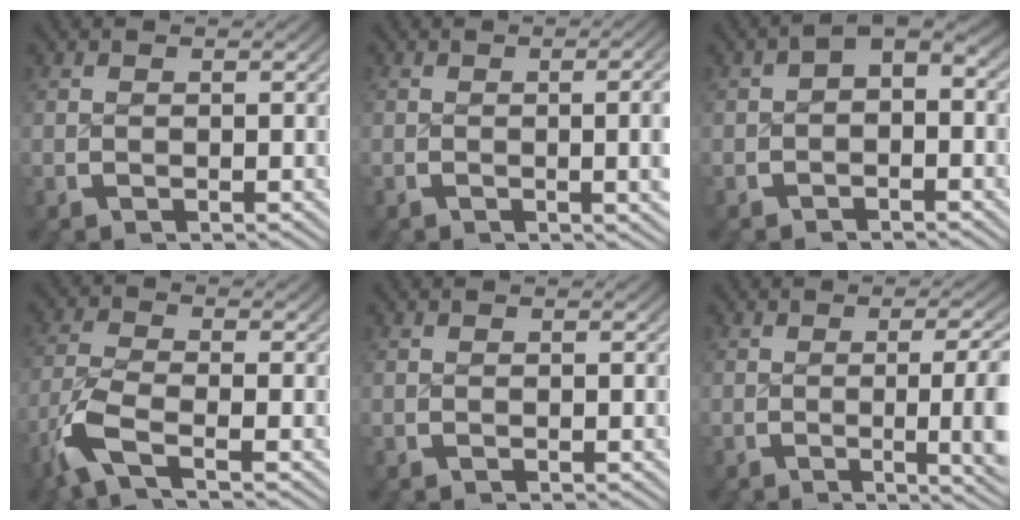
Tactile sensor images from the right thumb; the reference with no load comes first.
{"total": 3.9, "force": [-0.5, 0.9, 3.8], "torque": [-0.035, 0.012, -0.015]}
{"total": 2.1, "force": [-0.4, 1.4, 1.6], "torque": [-0.023, -0.004, -0.008]}
{"total": 5.8, "force": [-2.7, 2.9, 4.1], "torque": [-0.109, -0.010, -0.050]}
{"total": 0.0}
{"total": 5.7, "force": [-1.3, 1.4, 5.4], "torque": [-0.071, 0.000, -0.022]}